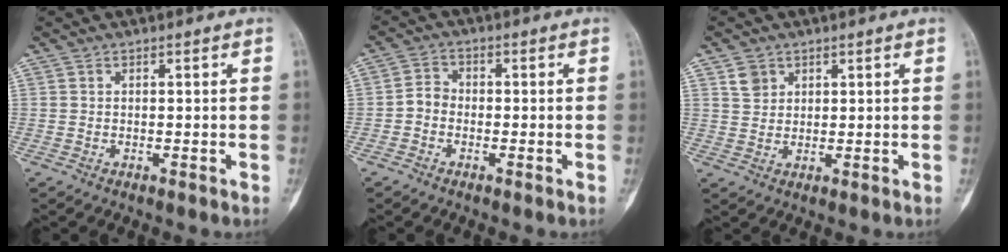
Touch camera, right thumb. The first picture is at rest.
{"total": 3.1, "force": [-1.1, 2.5, 1.5], "torque": [-0.017, 0.012, -0.030]}
{"total": 3.2, "force": [1.8, 2.5, 0.9], "torque": [-0.004, -0.008, 0.035]}